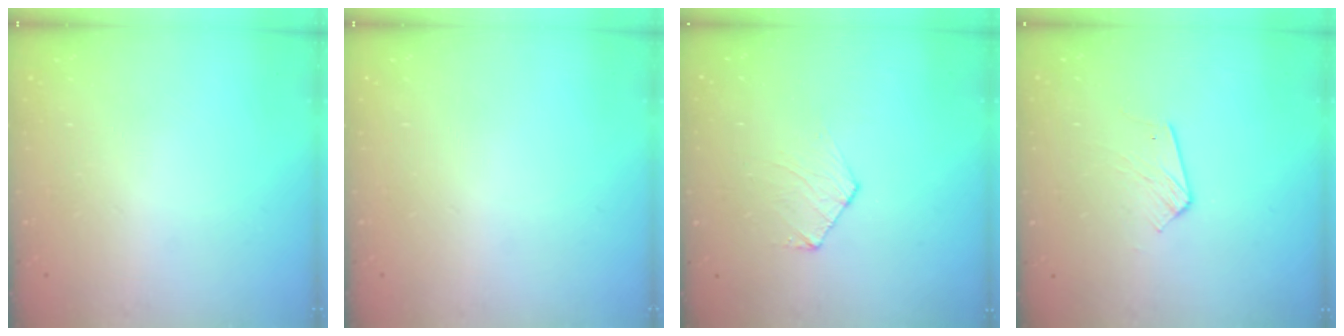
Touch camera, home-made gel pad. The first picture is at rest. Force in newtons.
{"total": 0.0}
{"total": 5.6, "press": 5.6, "slide": 0.5}
{"total": 6.0, "press": 5.9, "slide": 0.4}